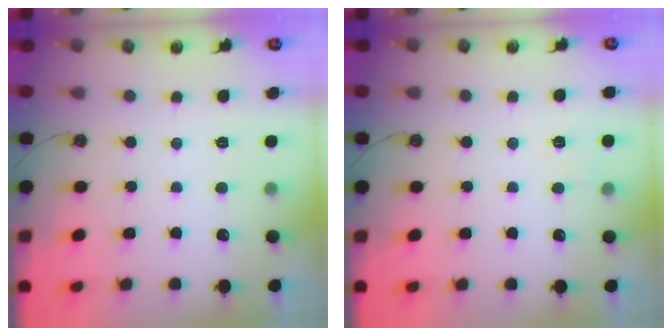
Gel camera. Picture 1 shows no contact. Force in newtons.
{"total": 5.9, "press": 2.3, "slide": 5.4}